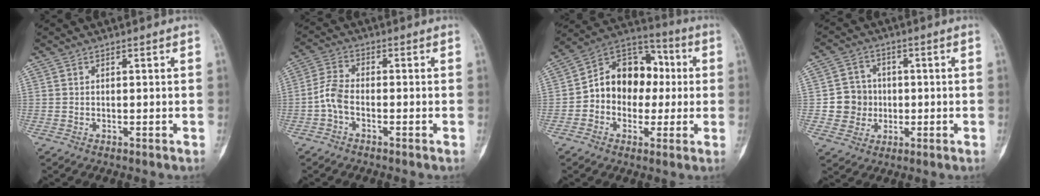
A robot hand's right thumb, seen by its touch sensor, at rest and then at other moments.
{"total": 4.6, "force": [-1.6, 2.5, 3.5], "torque": [-0.077, 0.017, -0.041]}
{"total": 15.1, "force": [0.0, 11.8, 9.4], "torque": [-0.099, 0.042, -0.012]}
{"total": 7.3, "force": [-0.6, 7.1, 1.7], "torque": [0.003, 0.013, -0.011]}